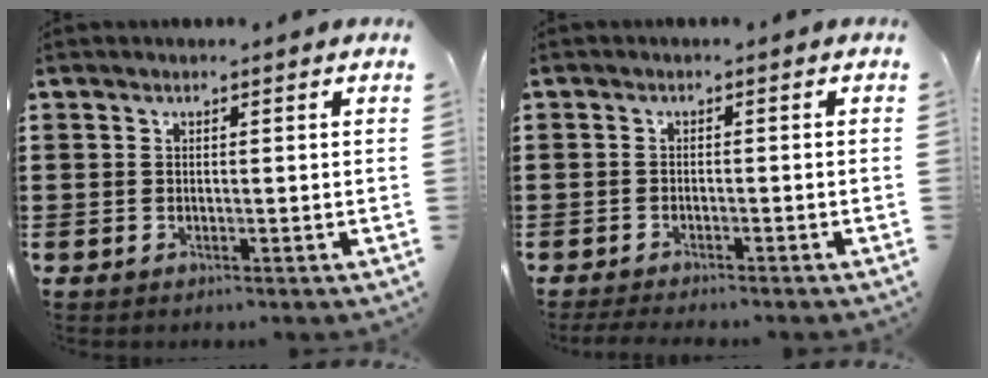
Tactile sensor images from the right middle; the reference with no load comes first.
{"total": 1.7, "force": [-1.7, 0.2, 0.1], "torque": [-0.006, -0.001, -0.036]}